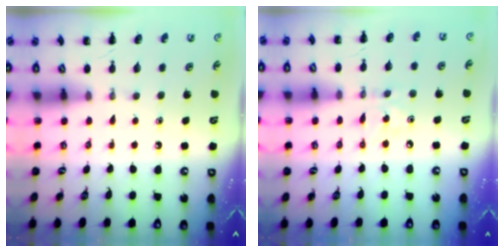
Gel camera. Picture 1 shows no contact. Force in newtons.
{"total": 3.6, "press": 3.4, "slide": 1.0}